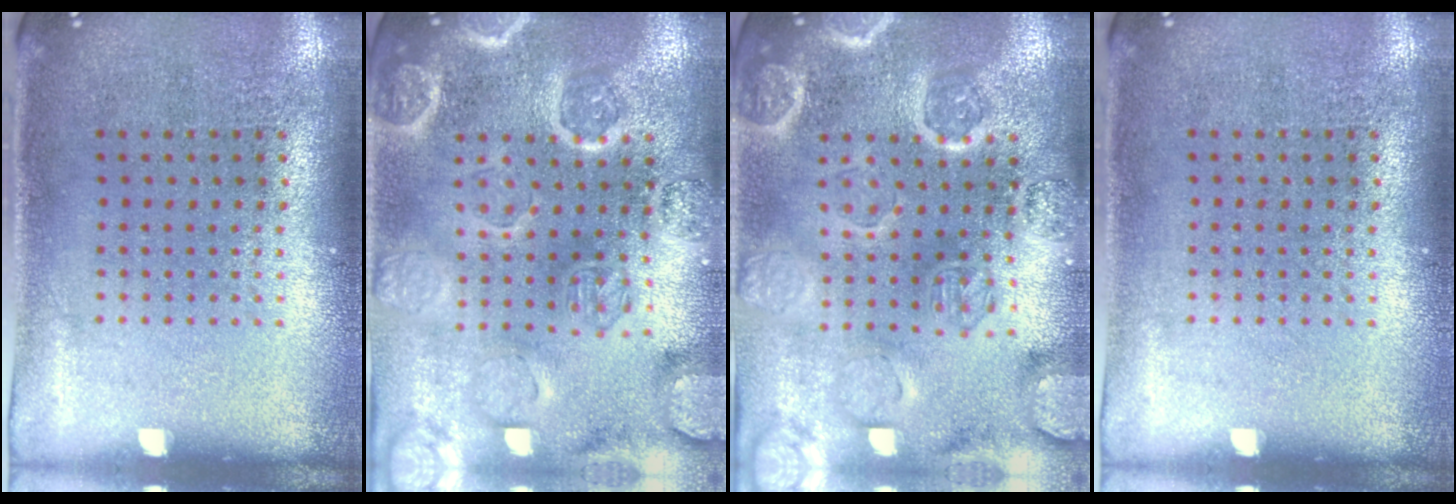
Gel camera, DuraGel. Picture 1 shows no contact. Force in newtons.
{"total": 3.7, "press": 3.5, "slide": 1.1}
{"total": 3.7, "press": 3.5, "slide": 1.1}
{"total": 0.0}